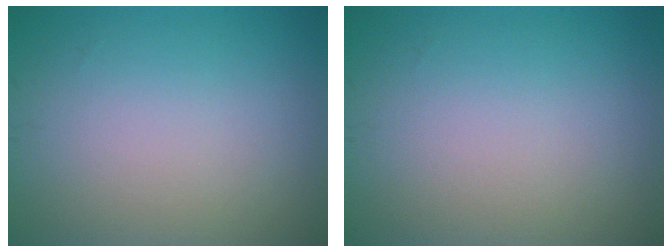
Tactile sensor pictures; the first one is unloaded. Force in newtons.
{"total": 0.0}